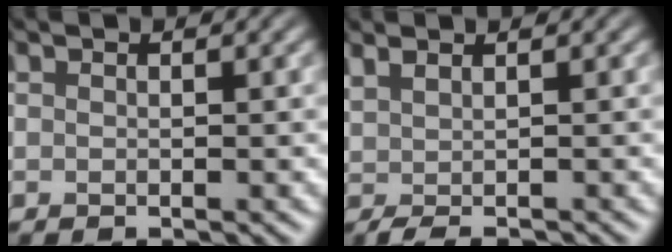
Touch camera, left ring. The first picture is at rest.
{"total": 1.6, "force": [0.1, 0.3, 1.6], "torque": [-0.030, 0.002, 0.007]}